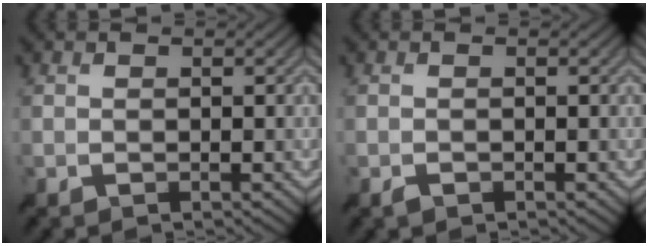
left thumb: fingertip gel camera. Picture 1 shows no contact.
{"total": 0.6, "force": [-0.4, 0.2, 0.3], "torque": [-0.006, 0.000, -0.008]}